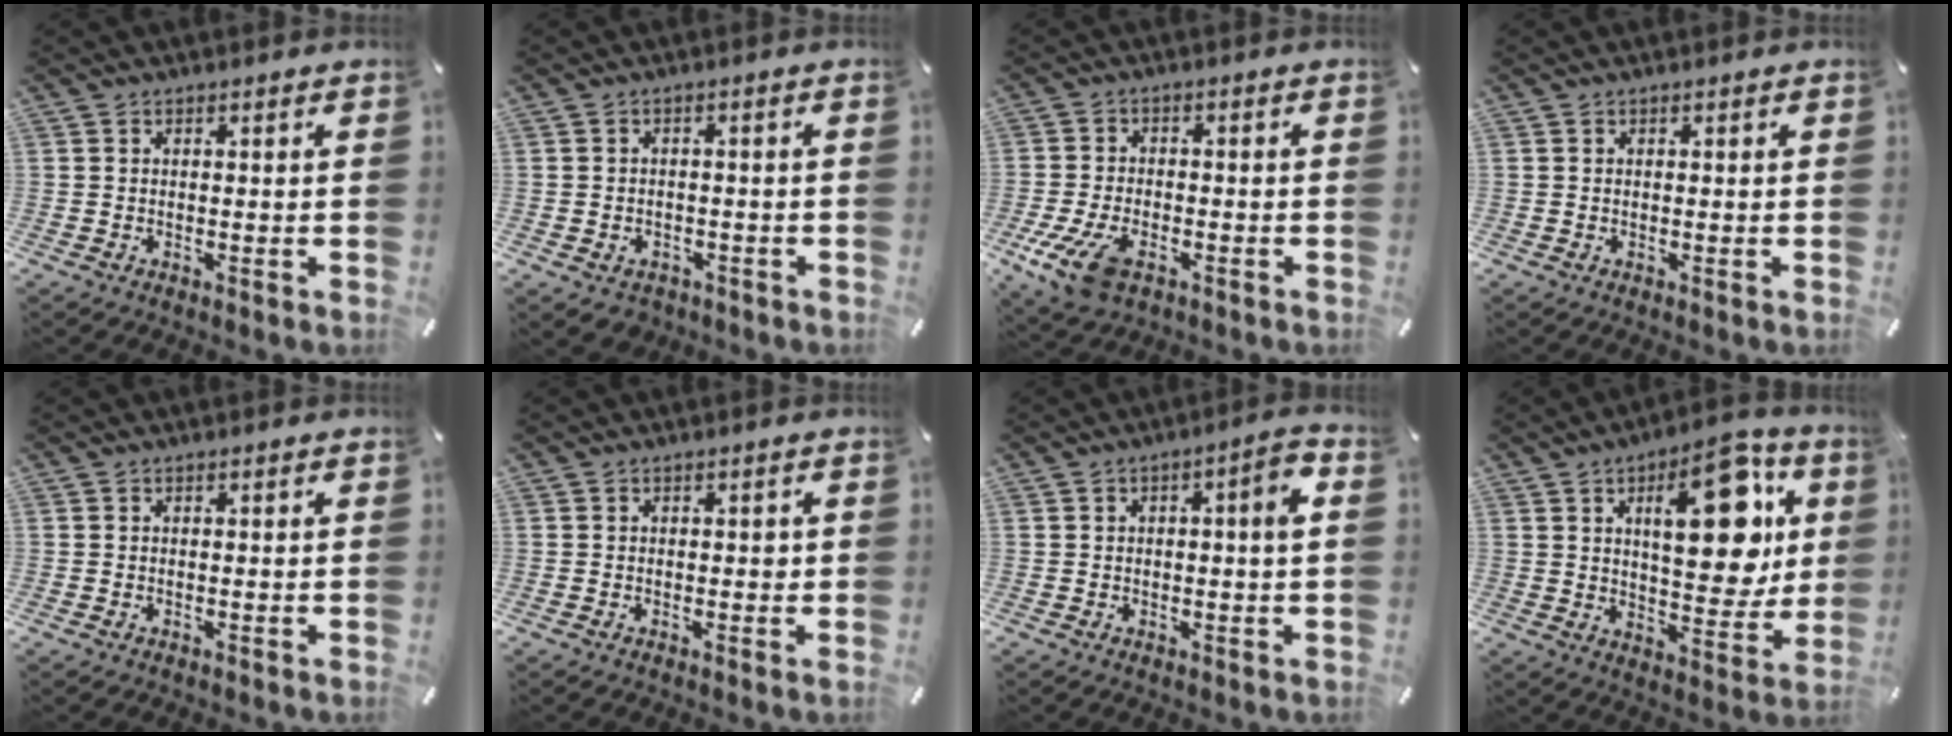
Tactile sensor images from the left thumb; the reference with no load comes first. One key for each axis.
{"total": 2.7, "fx": -1.6, "fy": 2.1, "fz": 0.8, "tx": -0.014, "ty": 0.009, "tz": -0.032}
{"total": 9.3, "fx": -4.5, "fy": 5.1, "fz": 6.4, "tx": -0.156, "ty": 0.002, "tz": -0.083}
{"total": 0.0}
{"total": 0.0}
{"total": 1.1, "fx": -0.1, "fy": 0.7, "fz": 0.8, "tx": -0.016, "ty": 0.003, "tz": -0.004}
{"total": 4.3, "fx": 0.6, "fy": 1.0, "fz": 4.2, "tx": -0.061, "ty": 0.001, "tz": 0.002}
{"total": 21.1, "fx": 7.3, "fy": 9.9, "fz": 17.2, "tx": -0.227, "ty": -0.029, "tz": 0.108}